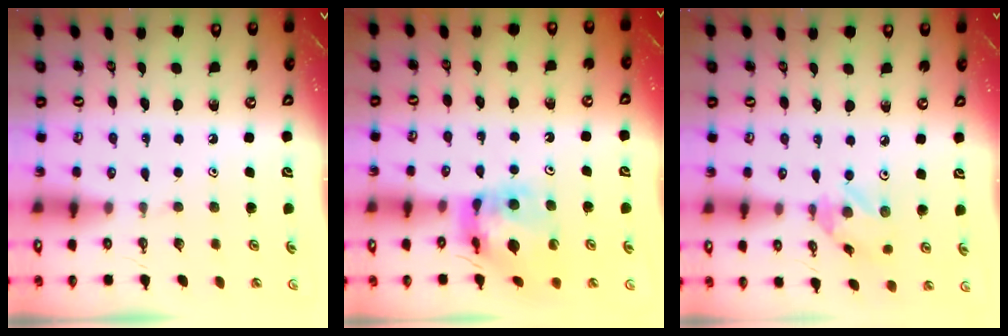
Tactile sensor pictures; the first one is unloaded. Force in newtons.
{"total": 11.7, "press": 11.6, "slide": 1.3}
{"total": 3.7, "press": 3.7, "slide": 0.1}